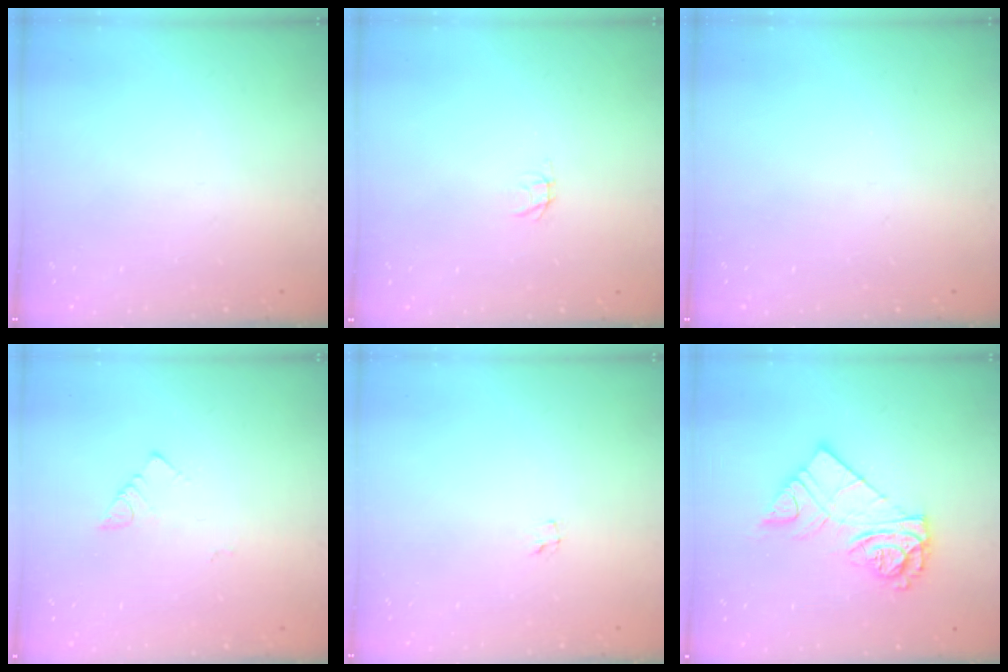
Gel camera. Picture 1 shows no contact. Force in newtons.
{"total": 1.8, "press": 1.8, "slide": 0.1}
{"total": 0.0}
{"total": 2.7, "press": 2.6, "slide": 0.5}
{"total": 1.2, "press": 1.2, "slide": 0.1}
{"total": 12.4, "press": 12.4, "slide": 0.9}